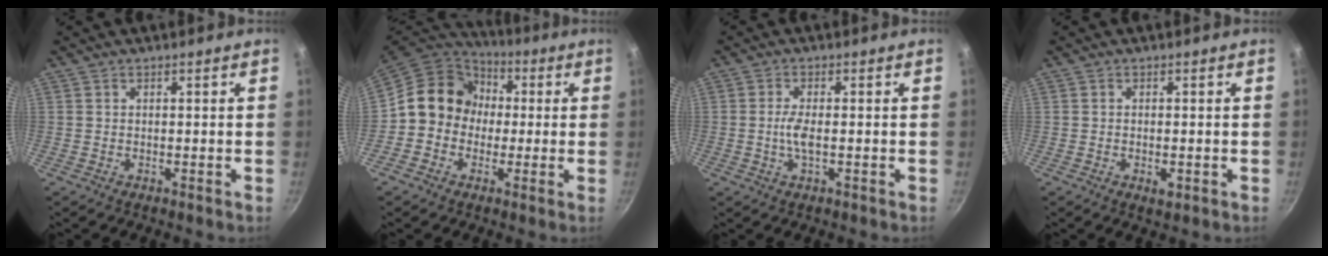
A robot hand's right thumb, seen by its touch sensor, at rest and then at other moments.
{"total": 12.2, "force": [0.4, 11.0, 5.3], "torque": [-0.045, 0.032, -0.013]}
{"total": 3.2, "force": [-0.4, 1.0, 3.0], "torque": [-0.070, 0.000, -0.013]}
{"total": 2.2, "force": [-0.7, 1.1, 1.8], "torque": [-0.031, -0.002, -0.010]}